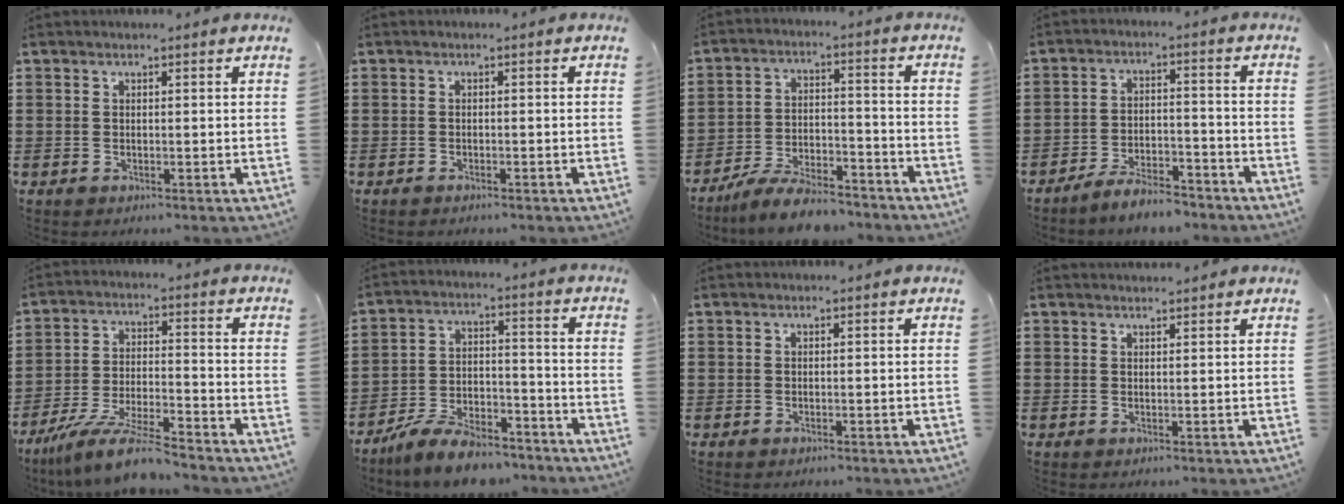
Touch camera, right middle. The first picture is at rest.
{"total": 0.5, "force": [-0.5, 0.1, 0.1], "torque": [-0.004, -0.002, -0.010]}
{"total": 7.7, "force": [-7.1, 1.3, 2.7], "torque": [-0.053, 0.012, -0.137]}
{"total": 5.5, "force": [-5.2, 0.7, 1.6], "torque": [-0.032, 0.005, -0.102]}
{"total": 9.8, "force": [-8.5, 0.5, 4.7], "torque": [-0.095, 0.006, -0.167]}
{"total": 8.5, "force": [-7.7, 2.0, 3.1], "torque": [-0.056, 0.023, -0.147]}
{"total": 0.0}
{"total": 1.1, "force": [1.1, 0.1, 0.0], "torque": [-0.002, 0.000, 0.022]}